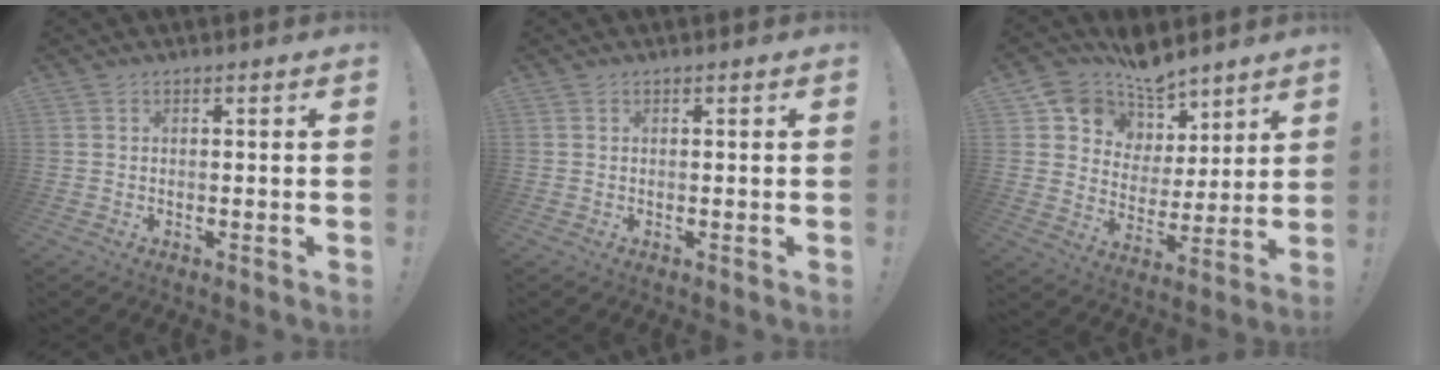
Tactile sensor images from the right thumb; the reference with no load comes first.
{"total": 0.0}
{"total": 11.6, "force": [9.3, 6.9, 0.6], "torque": [-0.031, -0.081, 0.182]}